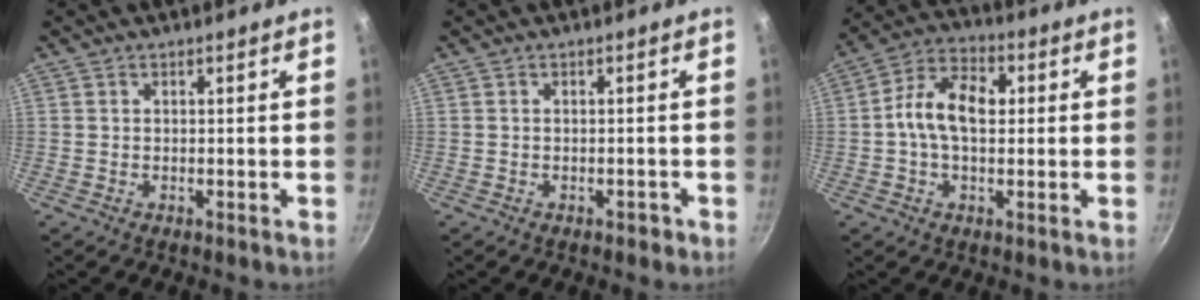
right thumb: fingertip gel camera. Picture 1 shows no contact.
{"total": 1.1, "force": [-0.7, 0.6, 0.6], "torque": [-0.006, 0.005, -0.011]}
{"total": 10.8, "force": [0.7, 6.7, 8.4], "torque": [-0.150, 0.026, 0.005]}